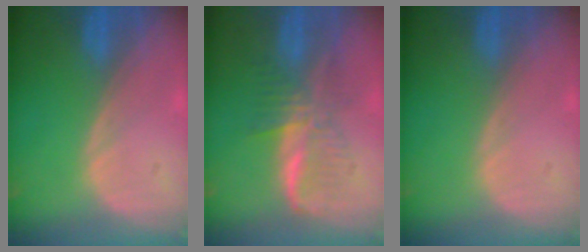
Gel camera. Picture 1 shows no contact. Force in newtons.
{"total": 6.1, "press": 6.1, "slide": 0.2}
{"total": 0.0}